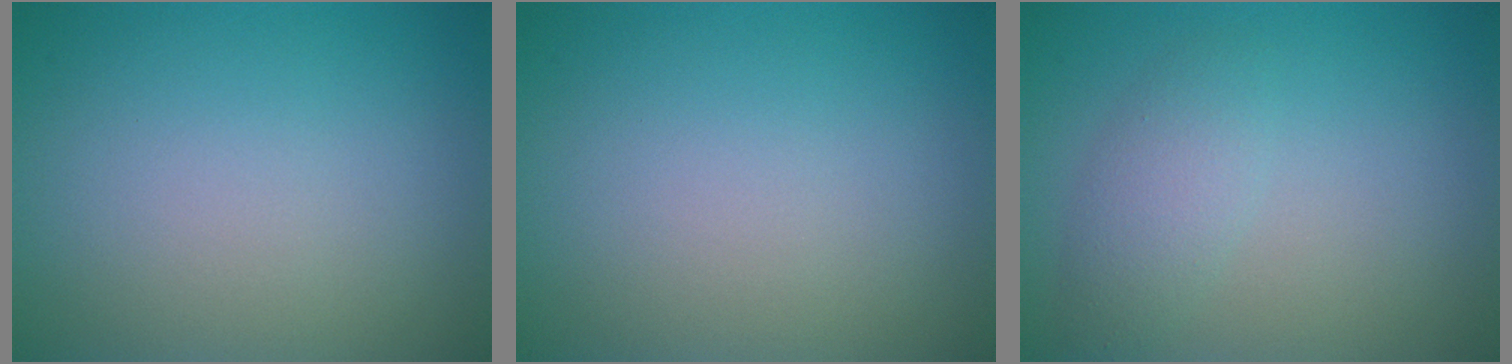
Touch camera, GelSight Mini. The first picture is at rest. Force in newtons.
{"total": 0.0}
{"total": 2.2, "press": 2.2, "slide": 0.1}